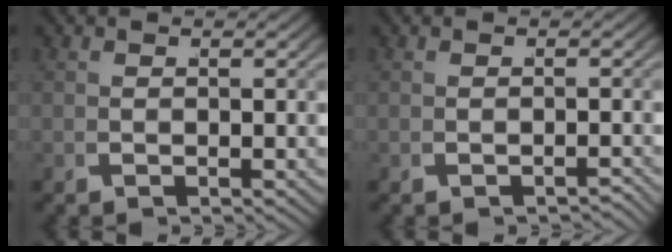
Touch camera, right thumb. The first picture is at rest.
{"total": 1.4, "force": [-1.4, 0.1, 0.1], "torque": [-0.006, -0.002, -0.019]}